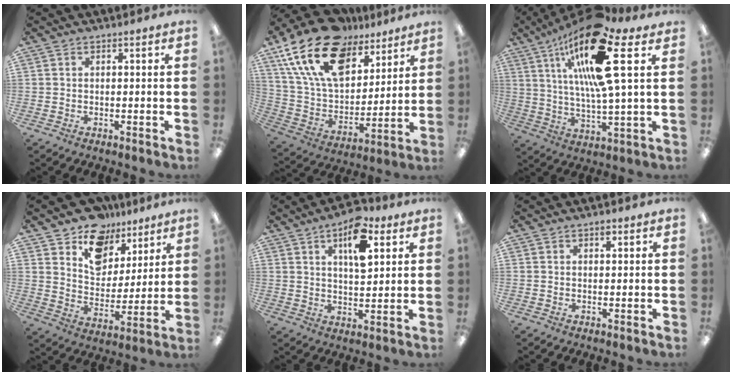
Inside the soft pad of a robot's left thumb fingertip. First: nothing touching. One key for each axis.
{"total": 22.3, "fx": 13.5, "fy": 12.5, "fz": 12.5, "tx": -0.245, "ty": -0.069, "tz": 0.242}
{"total": 21.2, "fx": 10.0, "fy": 5.2, "fz": 17.9, "tx": -0.330, "ty": -0.030, "tz": 0.151}
{"total": 12.7, "fx": 9.4, "fy": 7.9, "fz": 3.1, "tx": -0.056, "ty": -0.066, "tz": 0.176}
{"total": 11.3, "fx": 5.5, "fy": 5.3, "fz": 8.2, "tx": -0.113, "ty": -0.018, "tz": 0.088}
{"total": 1.2, "fx": 0.7, "fy": 0.5, "fz": 0.8, "tx": -0.011, "ty": 0.000, "tz": 0.010}